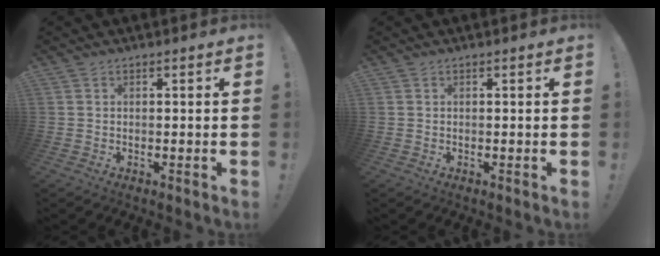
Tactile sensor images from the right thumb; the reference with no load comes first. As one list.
[{"total": 0.0}]